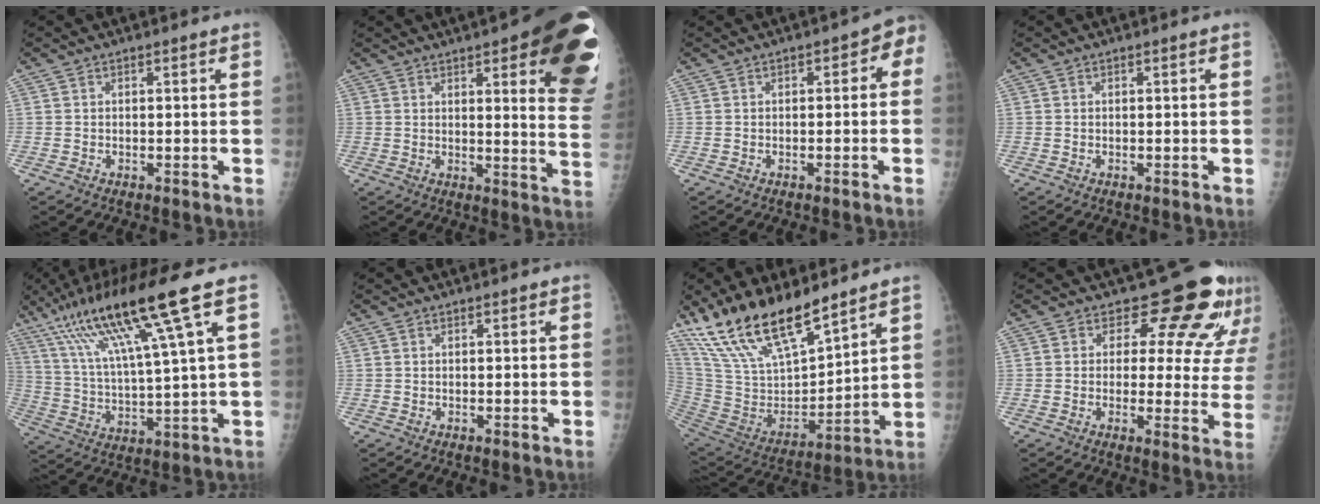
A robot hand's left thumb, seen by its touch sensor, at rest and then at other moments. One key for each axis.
{"total": 18.8, "fx": 9.7, "fy": 5.6, "fz": 15.1, "tx": -0.143, "ty": -0.057, "tz": 0.105}
{"total": 3.7, "fx": -0.8, "fy": 2.3, "fz": 2.8, "tx": -0.013, "ty": 0.026, "tz": -0.019}
{"total": 0.0}
{"total": 18.0, "fx": 9.5, "fy": 0.5, "fz": 15.3, "tx": -0.290, "ty": -0.016, "tz": 0.173}
{"total": 0.0}
{"total": 21.9, "fx": 16.4, "fy": 7.6, "fz": 12.4, "tx": -0.199, "ty": -0.070, "tz": 0.319}
{"total": 14.6, "fx": 11.4, "fy": 7.5, "fz": 5.2, "tx": 0.004, "ty": -0.059, "tz": 0.104}